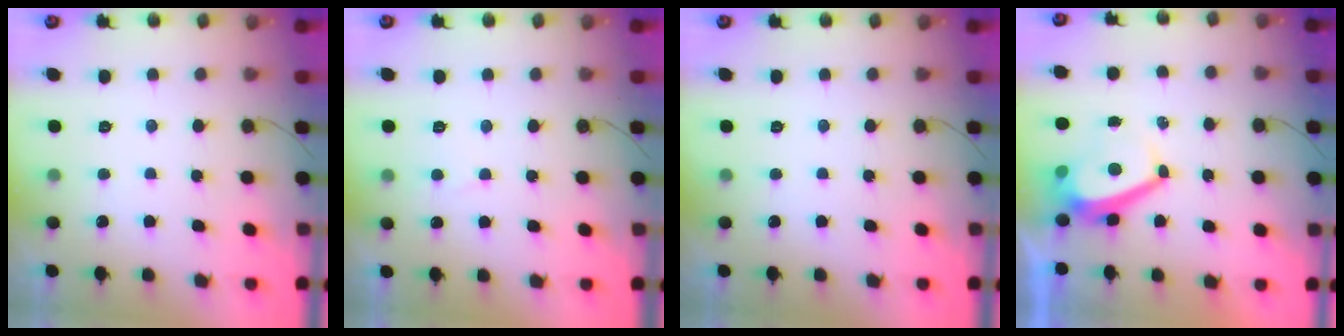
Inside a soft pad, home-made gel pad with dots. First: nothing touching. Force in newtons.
{"total": 2.5, "press": 2.4, "slide": 0.4}
{"total": 0.0}
{"total": 5.1, "press": 5.0, "slide": 0.6}